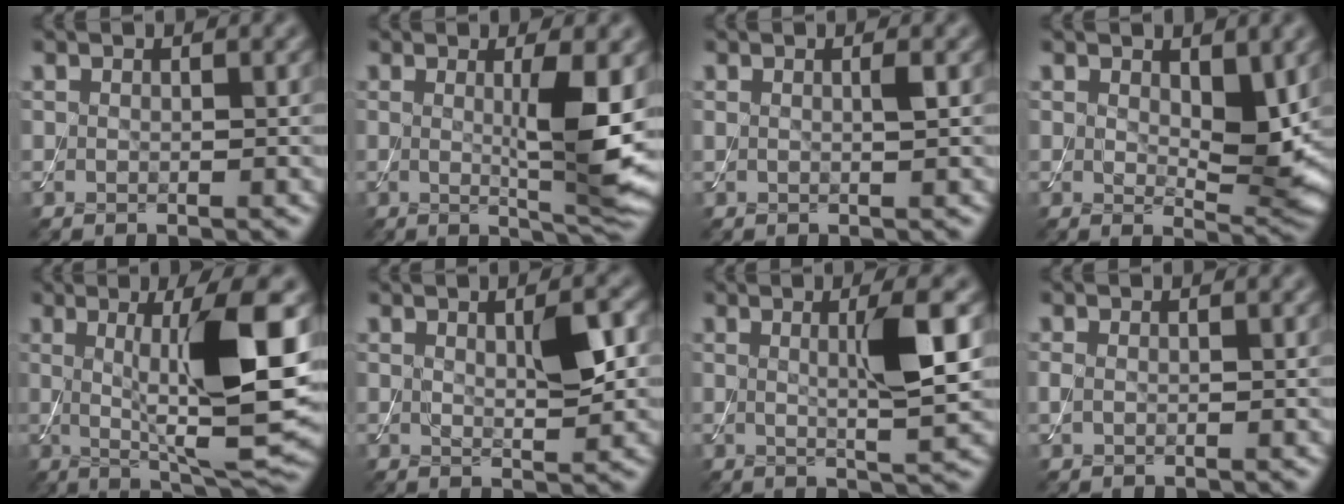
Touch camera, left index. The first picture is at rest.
{"total": 5.7, "force": [0.4, 0.8, 5.6], "torque": [-0.090, -0.013, 0.009]}
{"total": 0.7, "force": [0.2, 0.0, 0.7], "torque": [-0.014, 0.002, 0.002]}
{"total": 4.1, "force": [1.2, 1.9, 3.4], "torque": [-0.054, -0.009, 0.023]}
{"total": 10.6, "force": [1.1, 2.1, 10.4], "torque": [-0.156, -0.010, 0.029]}
{"total": 3.2, "force": [0.8, 0.8, 3.0], "torque": [-0.050, 0.000, 0.016]}
{"total": 4.9, "force": [0.7, 0.7, 4.8], "torque": [-0.075, -0.003, 0.013]}
{"total": 0.6, "force": [0.0, 0.3, 0.5], "torque": [-0.014, 0.000, -0.001]}